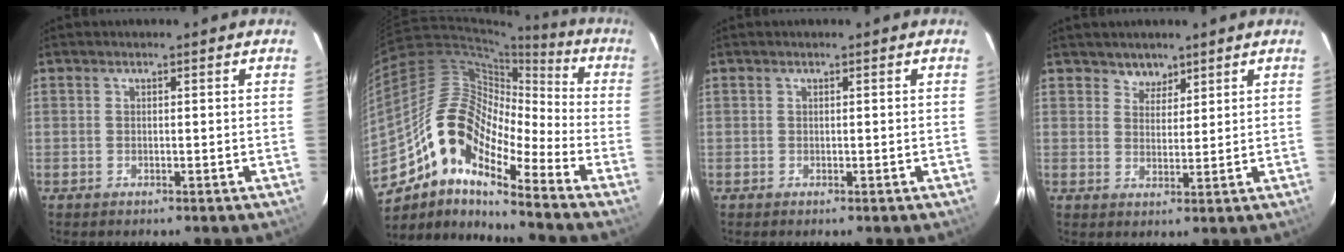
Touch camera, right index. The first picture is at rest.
{"total": 16.1, "force": [-9.7, 5.9, 11.4], "torque": [-0.187, 0.002, -0.200]}
{"total": 0.0}
{"total": 2.6, "force": [2.4, 1.0, 0.3], "torque": [0.001, 0.003, 0.044]}